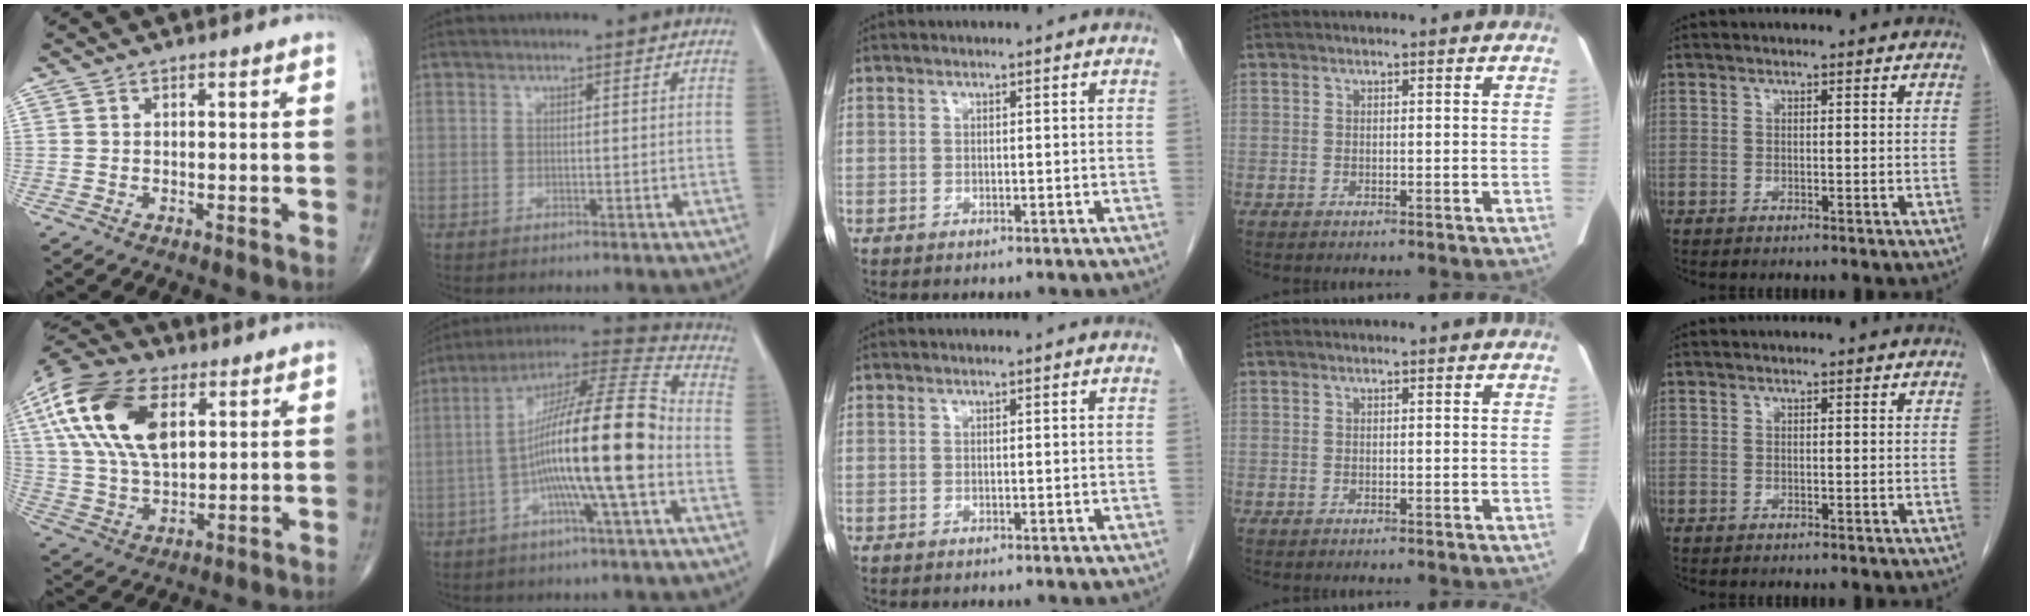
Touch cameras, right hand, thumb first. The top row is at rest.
{"thumb": {"total": 20.7, "force": [6.9, 11.2, 16.0], "torque": [-0.313, -0.007, 0.119]}, "index": {"total": 18.7, "force": [-3.6, 0.8, 18.4], "torque": [-0.323, 0.012, -0.071]}}